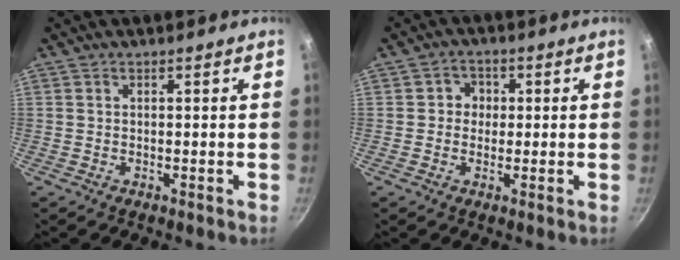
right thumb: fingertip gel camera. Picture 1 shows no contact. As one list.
[{"total": 3.5, "force": [0.1, 3.3, 1.1], "torque": [0.010, 0.005, -0.004]}]